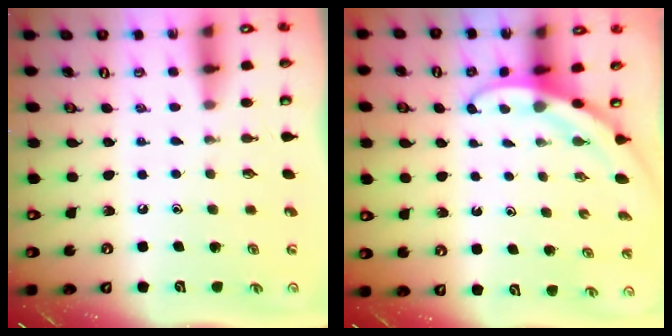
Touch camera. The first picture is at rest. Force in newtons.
{"total": 3.0, "press": 3.0, "slide": 0.1}